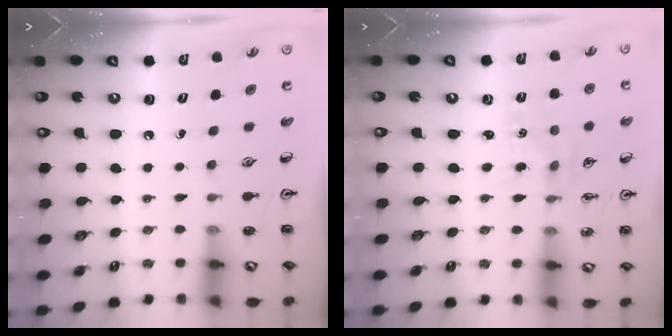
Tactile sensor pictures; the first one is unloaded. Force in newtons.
{"total": 1.2, "press": 1.2, "slide": 0.1}